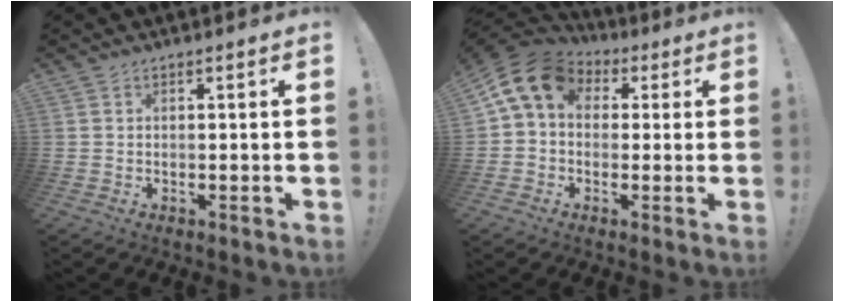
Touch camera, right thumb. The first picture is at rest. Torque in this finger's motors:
{"motor_torque": [0.86, 0.92, 1.05, -0.14, 0.09]}